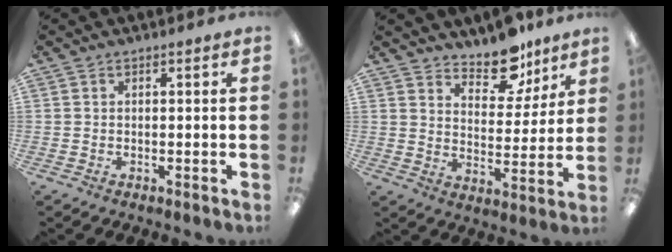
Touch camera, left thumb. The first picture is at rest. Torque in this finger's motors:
{"motor_torque": [0.28, 0.16, -0.34, -0.01, -0.01]}